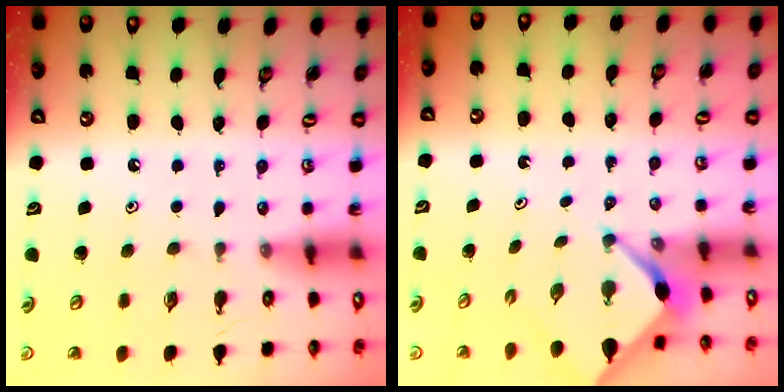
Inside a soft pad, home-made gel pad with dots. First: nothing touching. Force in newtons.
{"total": 2.6, "press": 2.6, "slide": 0.3}